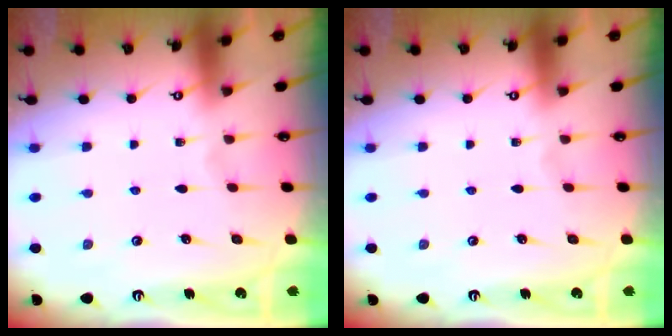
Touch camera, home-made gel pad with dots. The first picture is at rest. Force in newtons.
{"total": 0.0}